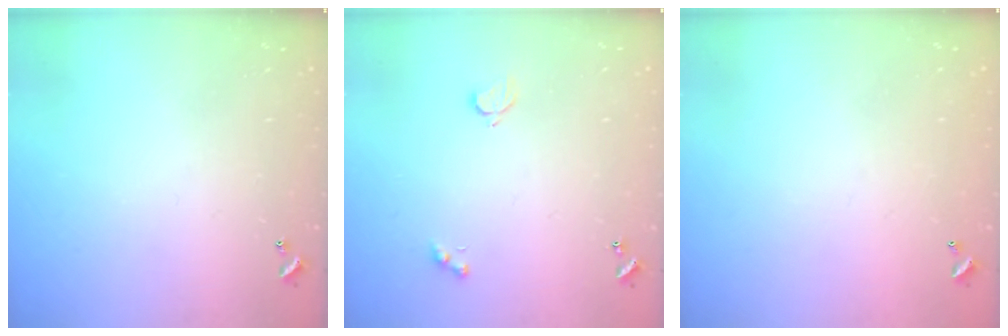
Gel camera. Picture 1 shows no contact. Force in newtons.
{"total": 0.9, "press": 0.8, "slide": 0.4}
{"total": 2.8, "press": 2.8, "slide": 0.1}